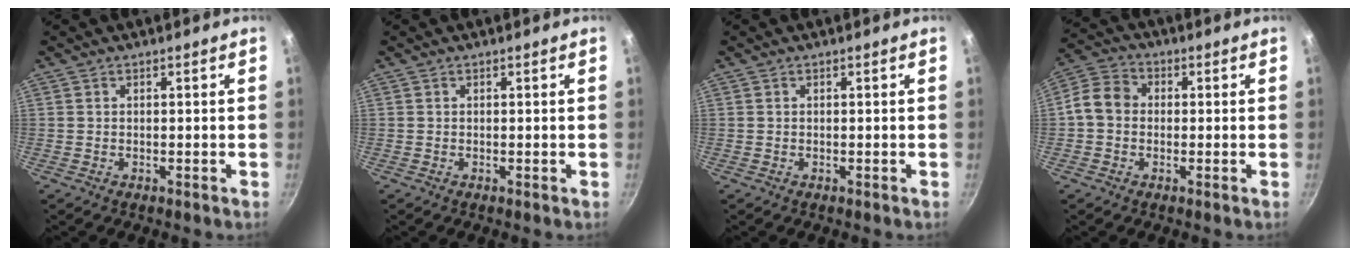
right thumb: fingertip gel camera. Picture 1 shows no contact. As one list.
[{"total": 0.0}, {"total": 0.0}, {"total": 6.7, "force": [-0.3, 5.6, 3.7], "torque": [-0.053, 0.018, -0.026]}]